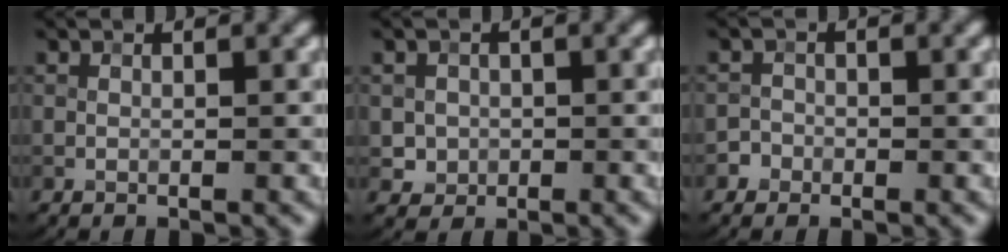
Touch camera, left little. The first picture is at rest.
{"total": 1.8, "force": [0.2, 1.7, 0.4], "torque": [-0.005, -0.004, 0.015]}
{"total": 1.2, "force": [-0.6, 1.0, 0.0], "torque": [0.015, 0.004, -0.011]}